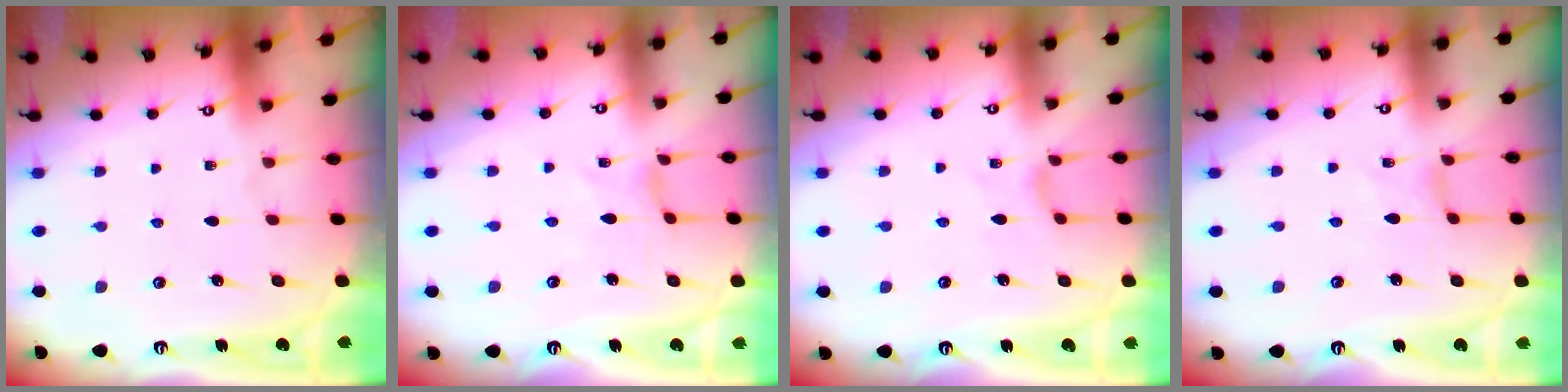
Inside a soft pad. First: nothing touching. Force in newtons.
{"total": 0.0}
{"total": 0.7, "press": 0.6, "slide": 0.3}
{"total": 0.0}